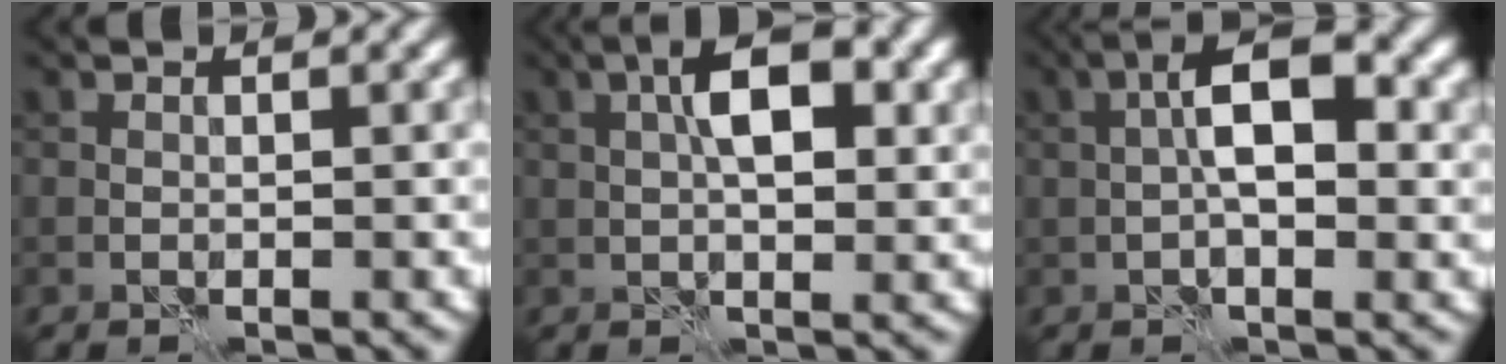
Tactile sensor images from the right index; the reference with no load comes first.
{"total": 5.4, "force": [1.1, 2.3, 4.8], "torque": [-0.078, 0.008, 0.014]}
{"total": 6.5, "force": [0.6, 2.8, 5.9], "torque": [-0.096, 0.010, 0.002]}